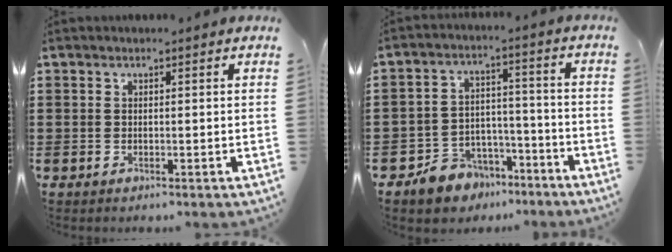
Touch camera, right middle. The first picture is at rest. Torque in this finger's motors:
{"motor_torque": [2.14, 0.00, 0.15, 0.05]}